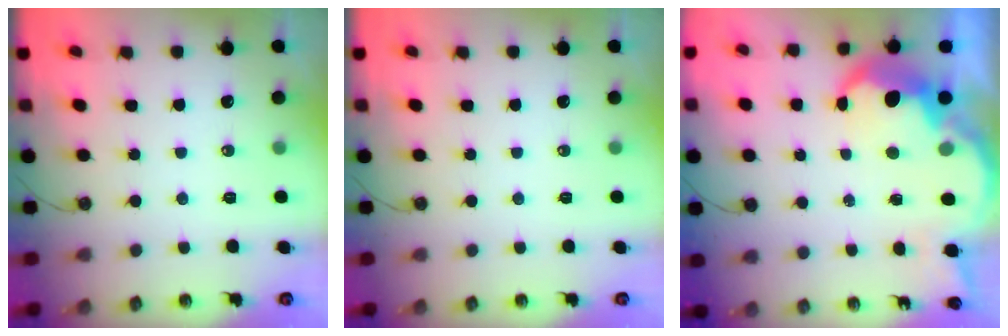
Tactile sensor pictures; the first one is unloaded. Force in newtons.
{"total": 0.0}
{"total": 10.5, "press": 10.5, "slide": 0.5}